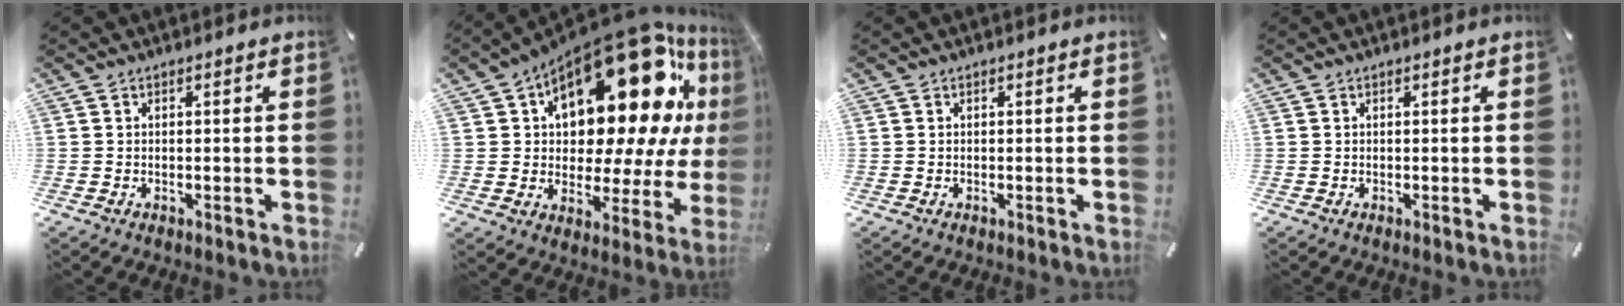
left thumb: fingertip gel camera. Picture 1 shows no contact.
{"total": 24.9, "force": [13.0, 11.9, 17.6], "torque": [-0.257, -0.108, 0.216]}
{"total": 0.0}
{"total": 0.0}